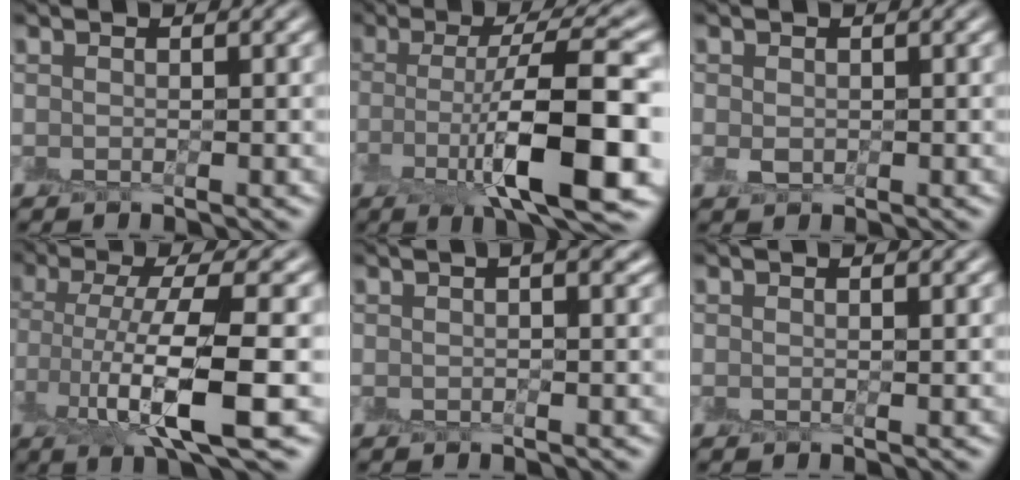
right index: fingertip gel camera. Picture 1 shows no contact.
{"total": 10.1, "force": [-2.1, 2.0, 9.6], "torque": [-0.148, 0.000, -0.037]}
{"total": 1.3, "force": [-0.1, 1.1, 0.7], "torque": [-0.016, -0.001, -0.001]}
{"total": 7.6, "force": [-2.0, 1.5, 7.2], "torque": [-0.140, -0.008, -0.031]}
{"total": 5.8, "force": [2.7, 2.6, 4.4], "torque": [-0.037, 0.024, 0.016]}
{"total": 0.7, "force": [0.5, 0.1, 0.5], "torque": [-0.008, 0.001, 0.009]}